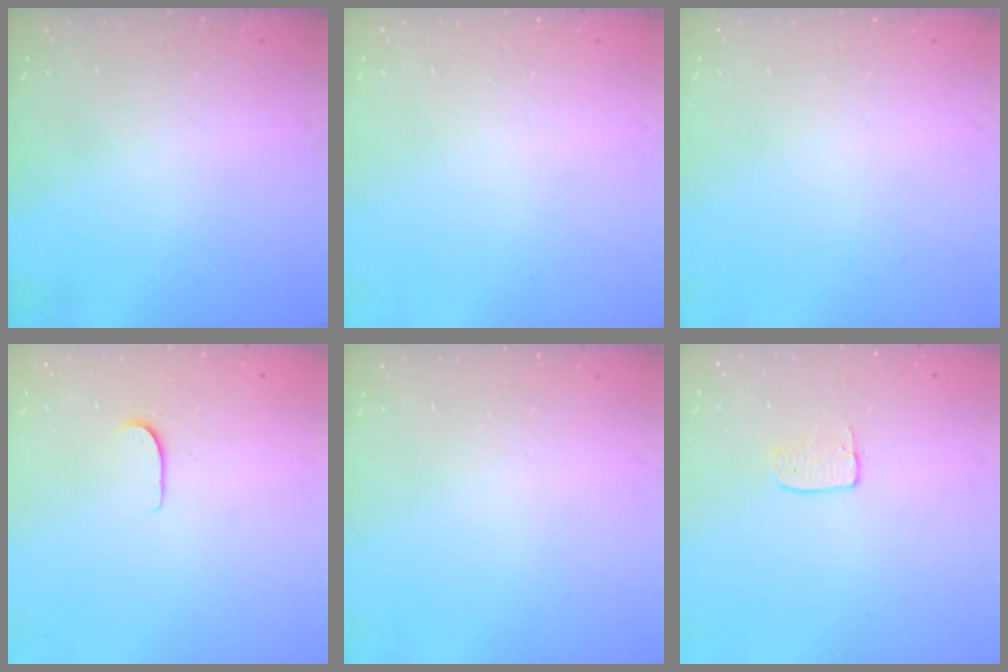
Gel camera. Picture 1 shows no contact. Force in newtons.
{"total": 0.0}
{"total": 0.0}
{"total": 4.2, "press": 4.2, "slide": 0.4}
{"total": 0.0}
{"total": 3.7, "press": 3.7, "slide": 0.2}